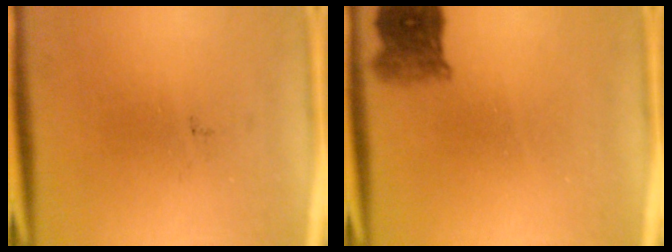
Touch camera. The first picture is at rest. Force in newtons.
{"total": 3.8}